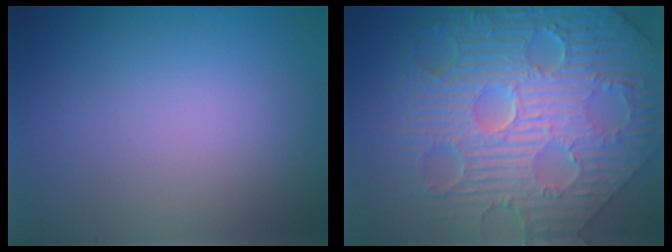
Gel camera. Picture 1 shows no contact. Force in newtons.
{"total": 12.2, "press": 8.0, "slide": 9.1}